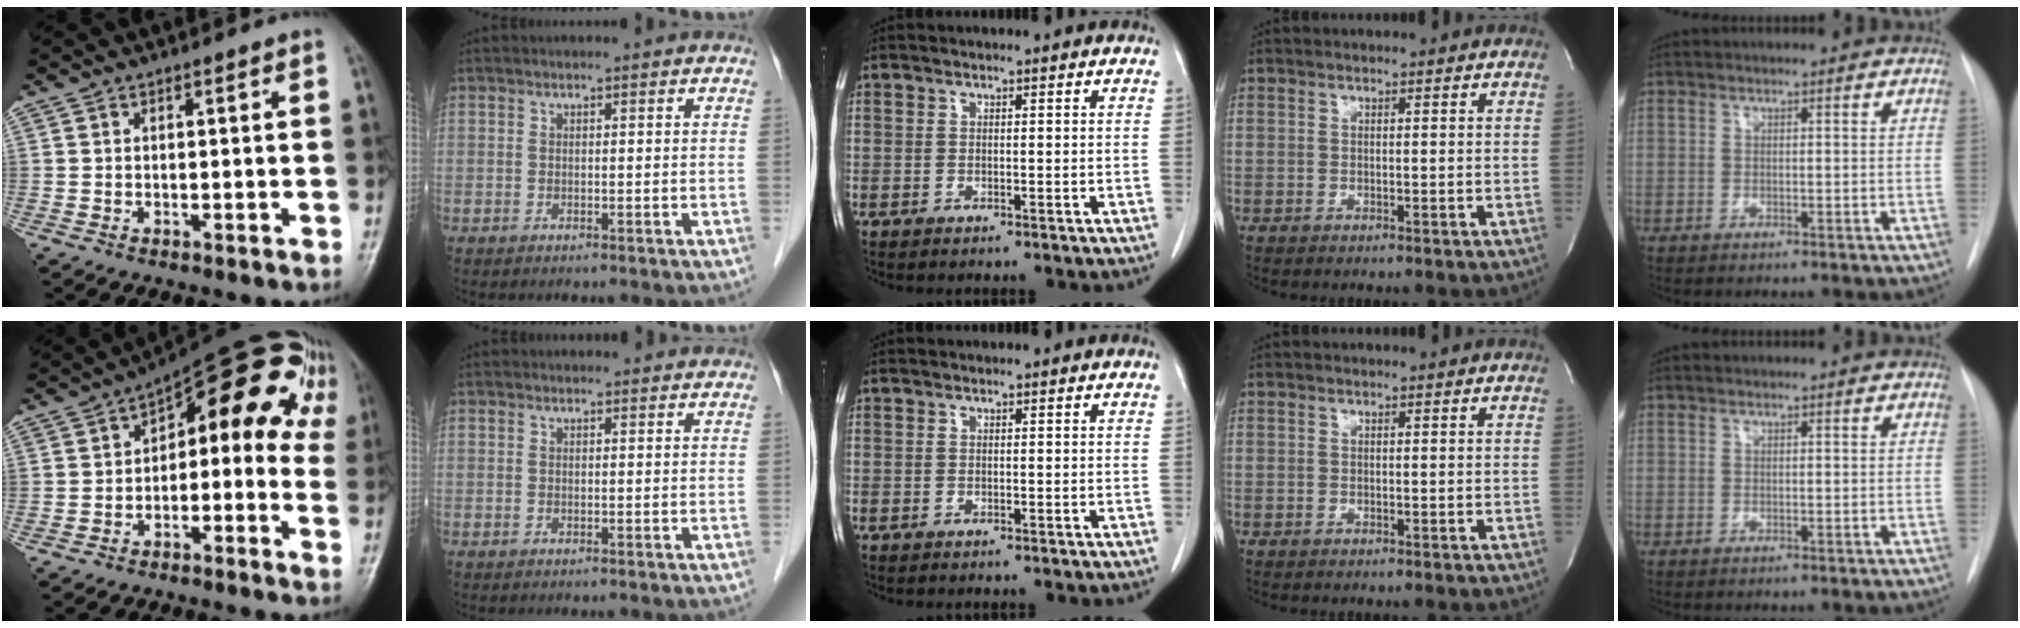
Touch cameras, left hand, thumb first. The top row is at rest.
{"thumb": {"total": 16.0, "force": [1.6, 9.0, 13.2], "torque": [-0.125, 0.057, 0.010]}, "index": {"total": 1.8, "force": [1.7, 0.5, 0.1], "torque": [-0.010, 0.004, 0.017]}}